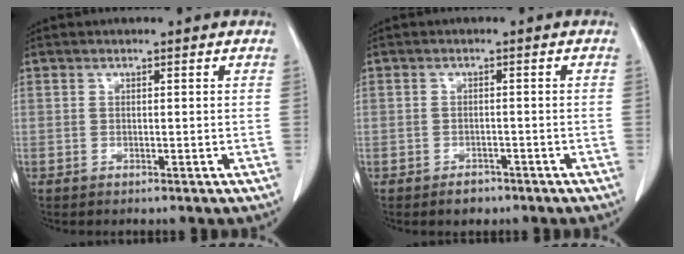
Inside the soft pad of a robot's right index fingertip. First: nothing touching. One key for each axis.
{"total": 2.2, "fx": -1.6, "fy": 1.5, "fz": 0.5, "tx": -0.008, "ty": 0.004, "tz": -0.019}